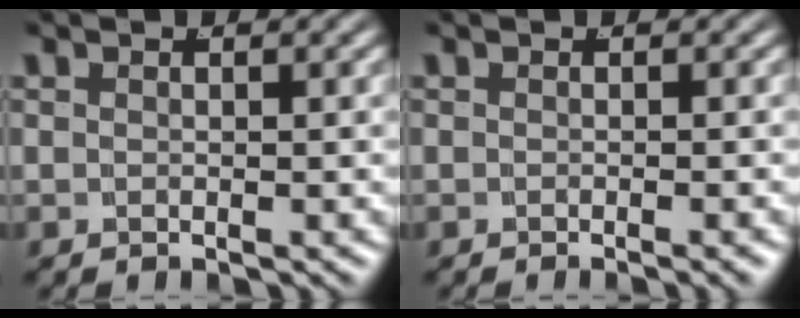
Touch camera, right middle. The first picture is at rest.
{"total": 0.7, "force": [-0.5, -0.1, 0.5], "torque": [-0.005, 0.009, -0.013]}